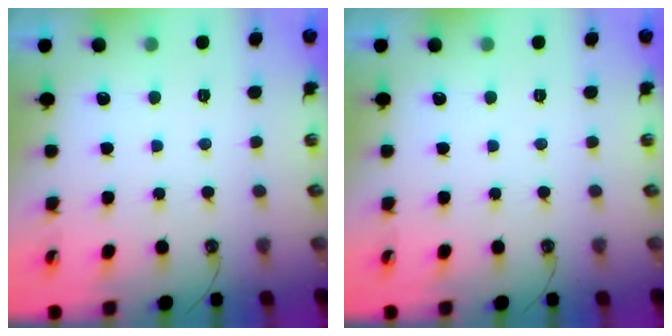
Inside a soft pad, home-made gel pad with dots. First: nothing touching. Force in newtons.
{"total": 0.0}